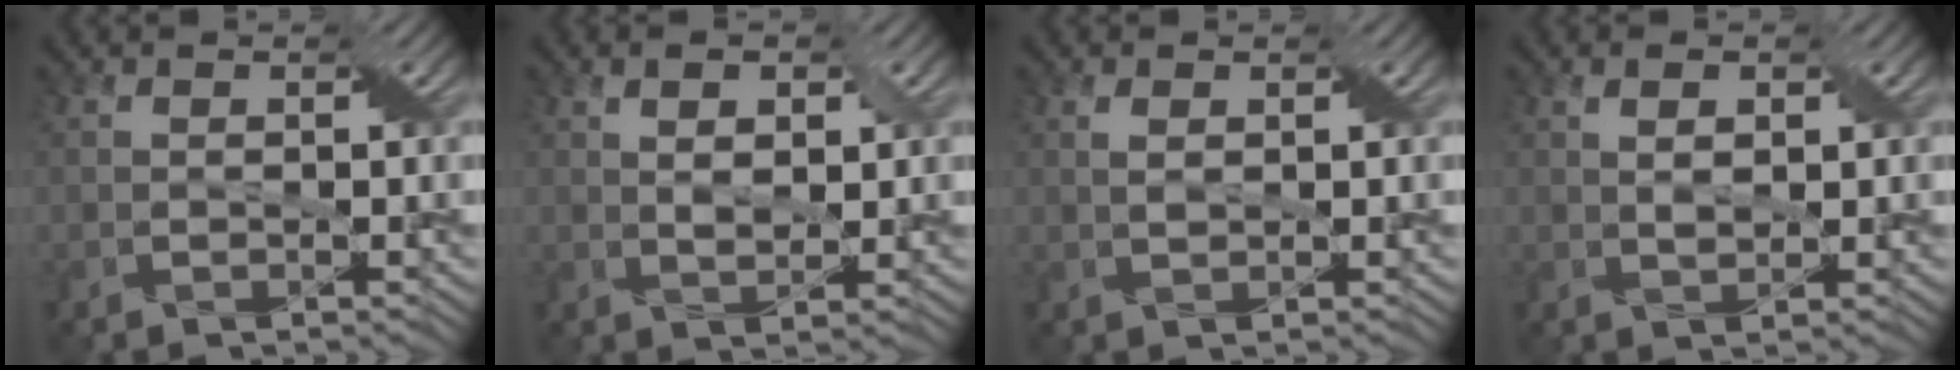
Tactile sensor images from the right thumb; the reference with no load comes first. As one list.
[{"total": 3.5, "force": [1.2, 1.7, 2.8], "torque": [-0.052, -0.005, 0.026]}, {"total": 1.5, "force": [0.6, 0.7, 1.2], "torque": [-0.028, 0.001, 0.013]}, {"total": 2.3, "force": [0.8, 1.1, 1.9], "torque": [-0.037, 0.000, 0.018]}]